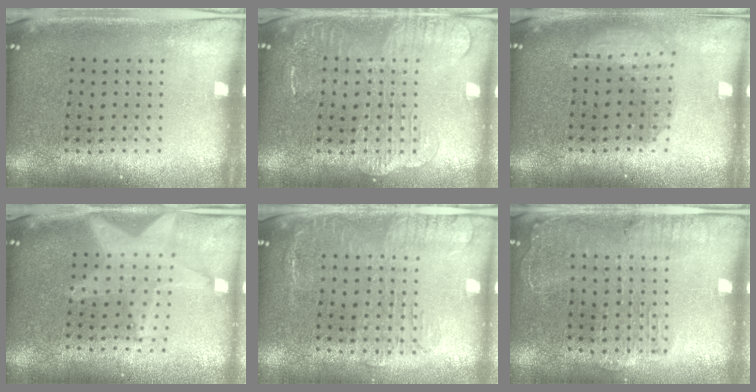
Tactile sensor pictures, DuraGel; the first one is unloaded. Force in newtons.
{"total": 3.0, "press": 3.0, "slide": 0.4}
{"total": 1.5, "press": 1.3, "slide": 0.9}
{"total": 2.1, "press": 1.7, "slide": 1.2}
{"total": 1.9, "press": 1.5, "slide": 1.2}
{"total": 1.7, "press": 1.6, "slide": 0.5}